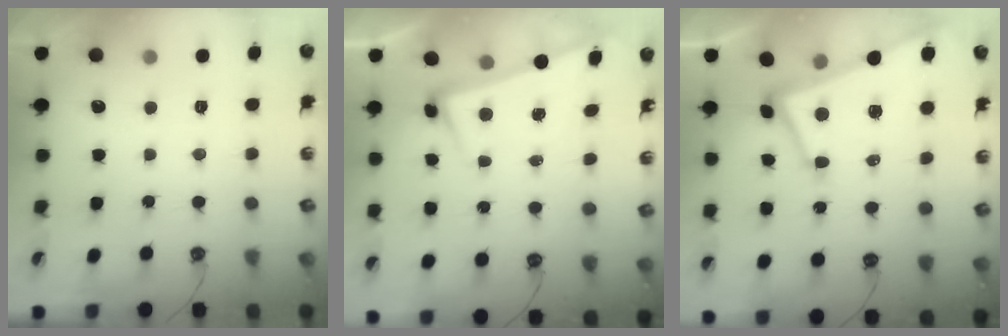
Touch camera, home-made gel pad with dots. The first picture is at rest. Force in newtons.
{"total": 3.5, "press": 3.3, "slide": 1.2}
{"total": 2.0, "press": 1.7, "slide": 1.1}